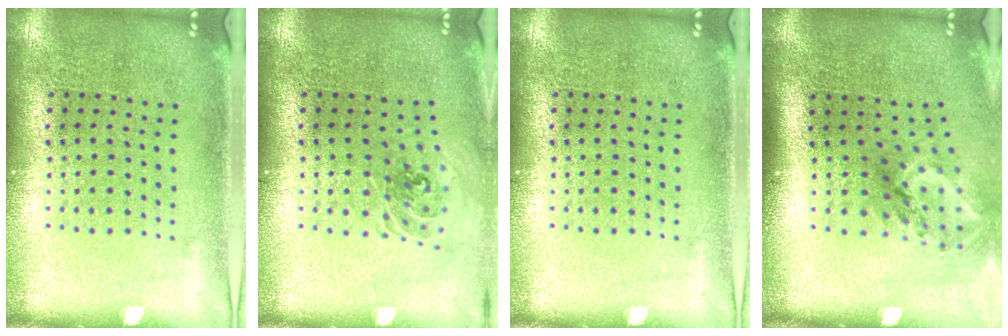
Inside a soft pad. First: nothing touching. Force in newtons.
{"total": 0.9, "press": 0.8, "slide": 0.2}
{"total": 0.0}
{"total": 2.1, "press": 1.4, "slide": 1.5}